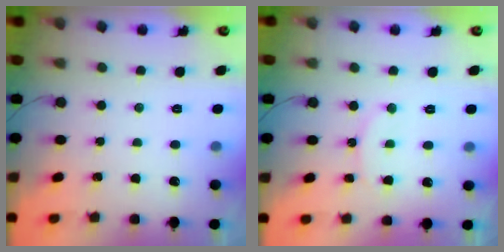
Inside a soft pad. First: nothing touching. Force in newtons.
{"total": 7.7, "press": 7.6, "slide": 0.9}